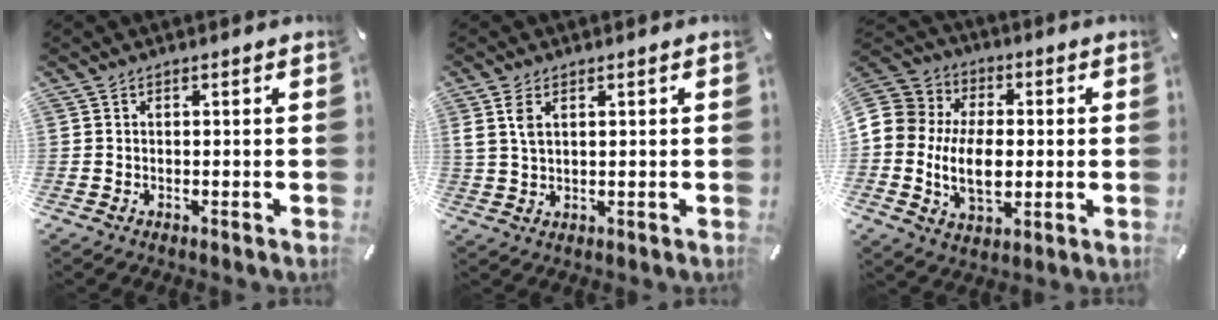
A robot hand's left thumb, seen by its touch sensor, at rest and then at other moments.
{"total": 3.6, "force": [1.5, 1.6, 2.9], "torque": [-0.070, 0.001, 0.022]}
{"total": 15.2, "force": [-2.0, 11.3, 9.9], "torque": [-0.210, 0.011, -0.036]}